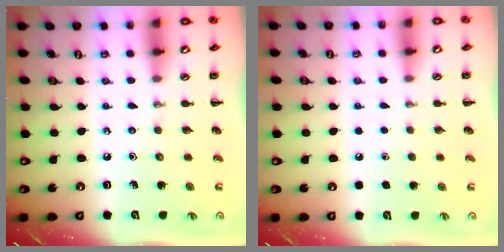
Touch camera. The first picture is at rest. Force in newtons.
{"total": 1.8, "press": 1.7, "slide": 0.1}